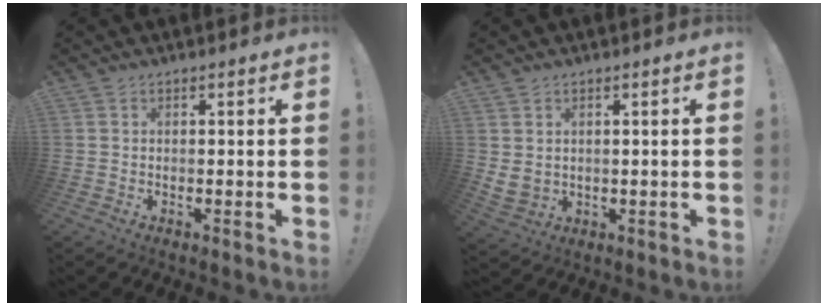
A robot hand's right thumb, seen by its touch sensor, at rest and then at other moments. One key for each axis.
{"total": 3.8, "fx": 2.1, "fy": 2.7, "fz": 1.7, "tx": -0.039, "ty": -0.011, "tz": 0.041}